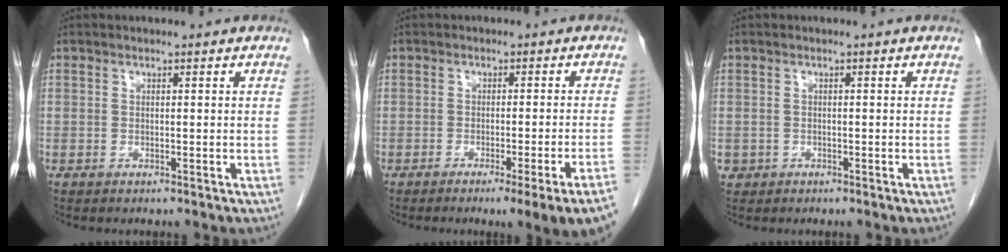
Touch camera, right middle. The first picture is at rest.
{"total": 9.9, "force": [-6.4, -1.7, 7.4], "torque": [-0.065, -0.009, -0.083]}
{"total": 1.1, "force": [-0.5, 1.0, 0.1], "torque": [-0.004, 0.005, -0.004]}